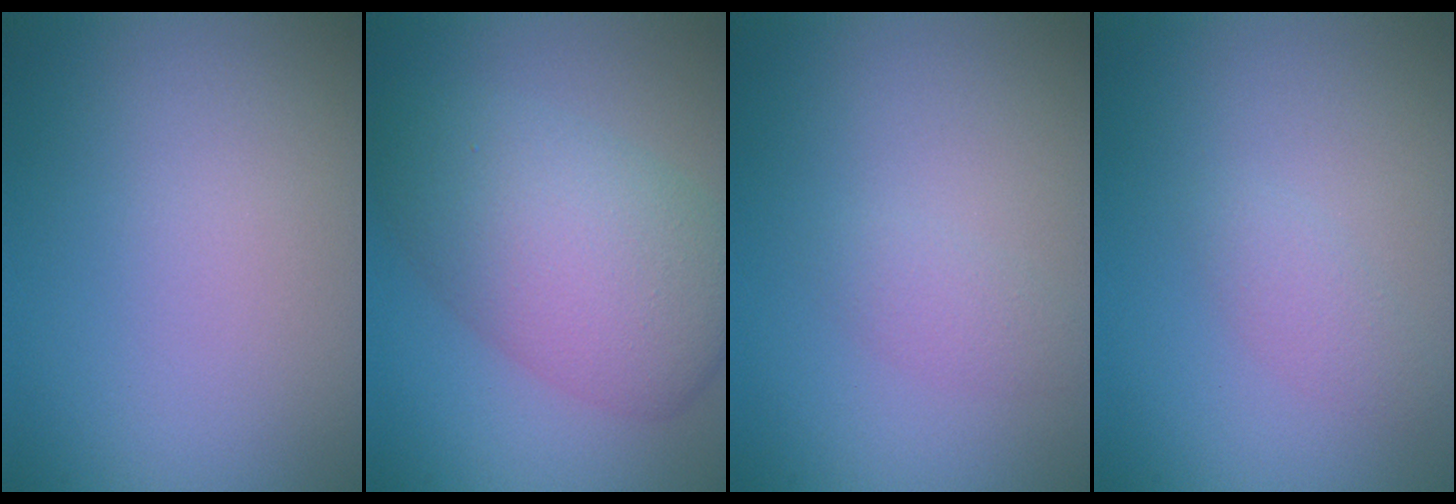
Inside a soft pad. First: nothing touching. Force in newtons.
{"total": 7.7, "press": 7.7, "slide": 0.4}
{"total": 1.2, "press": 1.2, "slide": 0.1}
{"total": 1.3, "press": 1.3, "slide": 0.0}